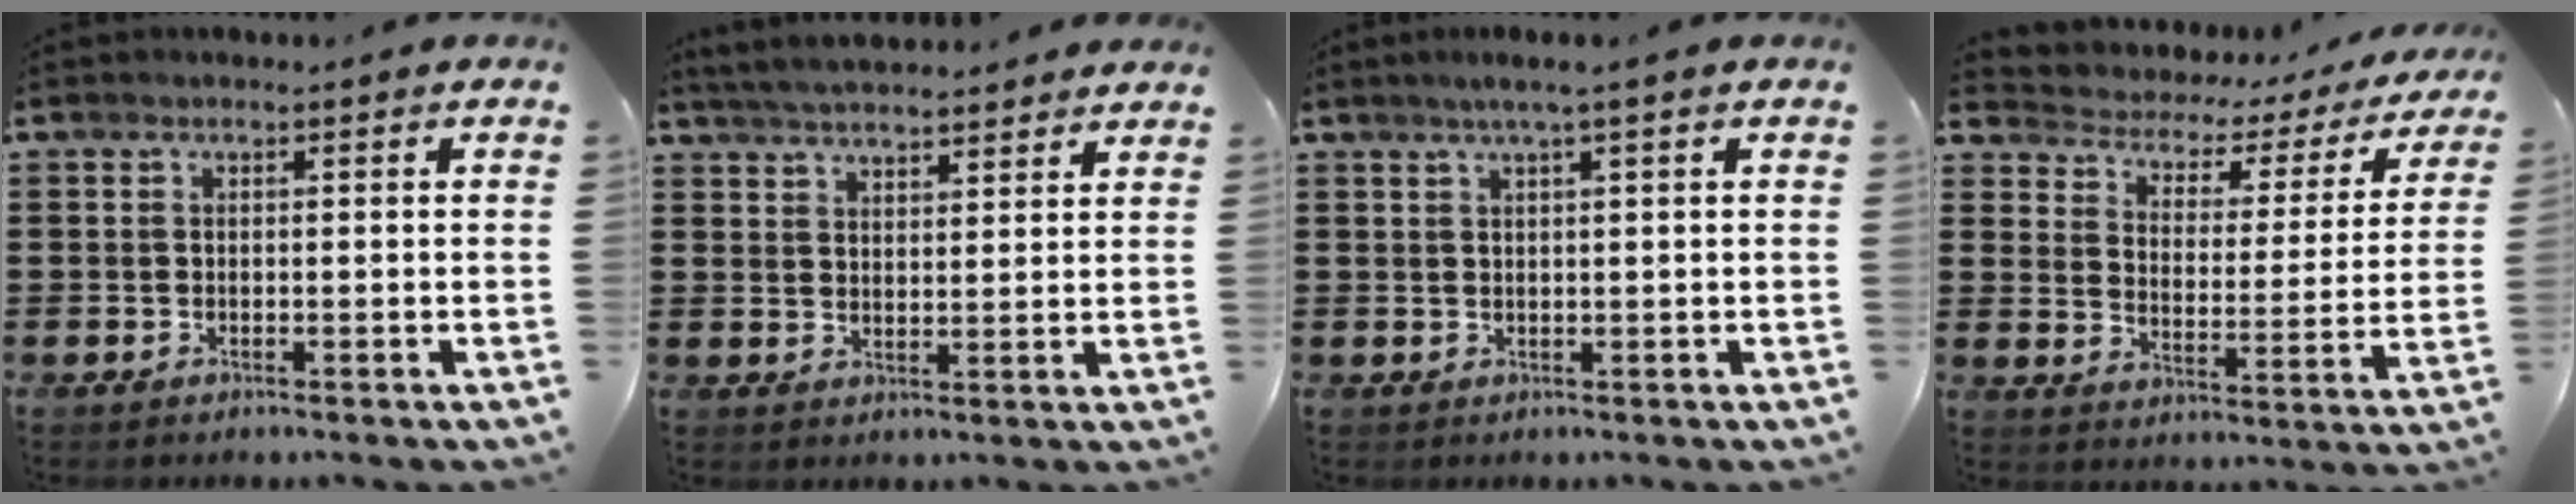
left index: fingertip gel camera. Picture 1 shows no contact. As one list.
[{"total": 4.1, "force": [4.1, -0.1, 0.5], "torque": [-0.023, -0.014, 0.074]}, {"total": 2.0, "force": [1.1, -0.4, 1.6], "torque": [-0.031, -0.003, 0.019]}, {"total": 2.5, "force": [1.9, 1.2, 0.9], "torque": [-0.035, -0.025, 0.021]}]